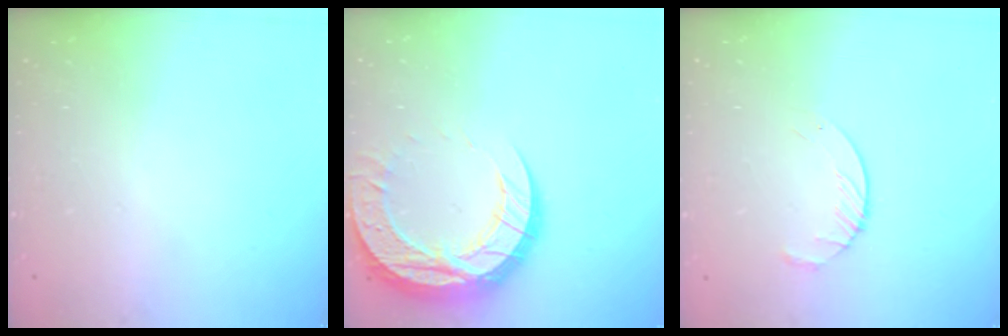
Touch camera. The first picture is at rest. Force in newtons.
{"total": 18.4, "press": 18.4, "slide": 1.6}
{"total": 3.8, "press": 3.8, "slide": 0.4}